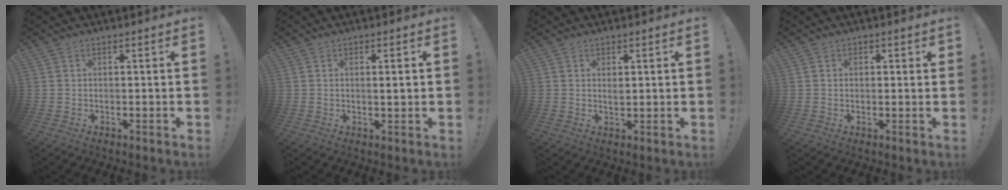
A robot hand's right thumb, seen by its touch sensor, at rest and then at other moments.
{"total": 2.1, "force": [0.3, 0.1, 2.0], "torque": [-0.023, -0.008, 0.001]}
{"total": 1.5, "force": [0.6, 1.0, 0.9], "torque": [-0.005, -0.005, 0.008]}
{"total": 1.2, "force": [0.4, 1.1, 0.4], "torque": [0.007, -0.004, 0.004]}